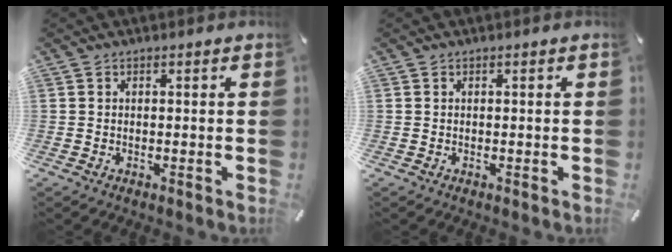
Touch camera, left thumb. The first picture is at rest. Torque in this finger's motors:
{"motor_torque": [0.00, 0.00, -0.03, 0.03, 0.00]}